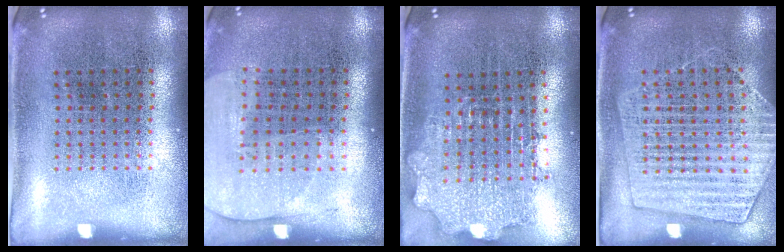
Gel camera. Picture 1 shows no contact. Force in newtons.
{"total": 1.4, "press": 1.3, "slide": 0.5}
{"total": 1.8, "press": 1.4, "slide": 1.1}
{"total": 1.5, "press": 1.5, "slide": 0.2}